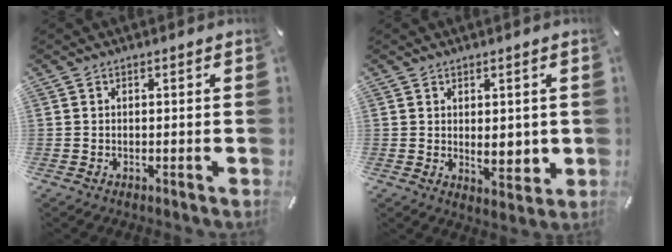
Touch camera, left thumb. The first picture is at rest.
{"total": 4.6, "force": [1.0, 3.1, 3.3], "torque": [-0.039, -0.003, 0.017]}